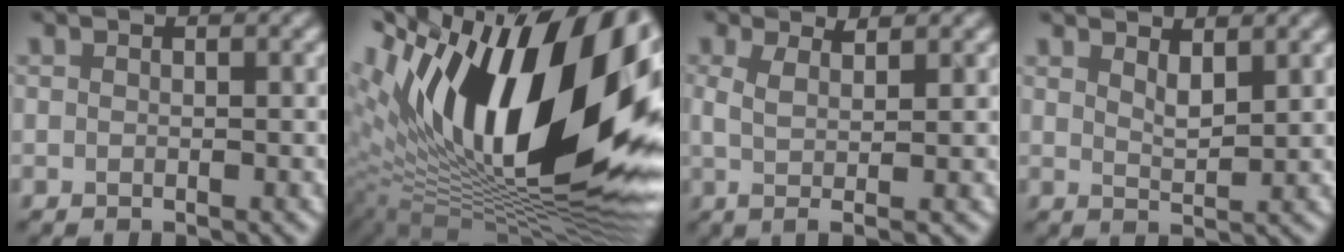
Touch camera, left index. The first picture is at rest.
{"total": 20.9, "force": [4.5, 9.6, 18.0], "torque": [-0.289, 0.023, 0.061]}
{"total": 2.9, "force": [0.8, 0.7, 2.7], "torque": [-0.044, -0.007, 0.008]}
{"total": 2.0, "force": [1.4, 0.5, 1.4], "torque": [-0.026, -0.005, 0.025]}